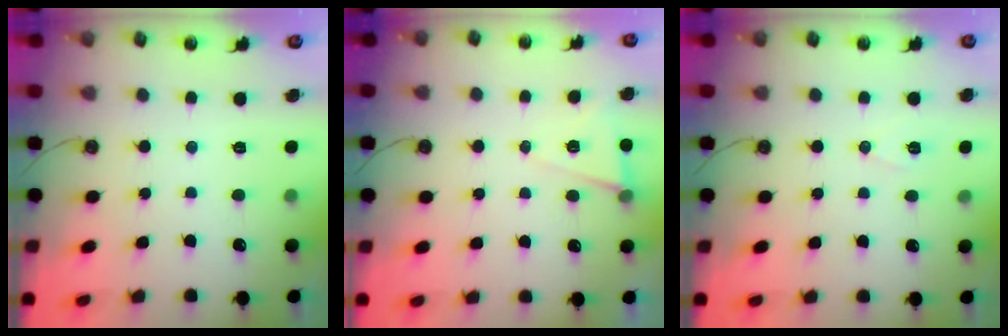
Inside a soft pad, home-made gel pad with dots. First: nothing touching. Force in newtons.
{"total": 7.7, "press": 6.0, "slide": 4.8}
{"total": 5.9, "press": 4.7, "slide": 3.6}